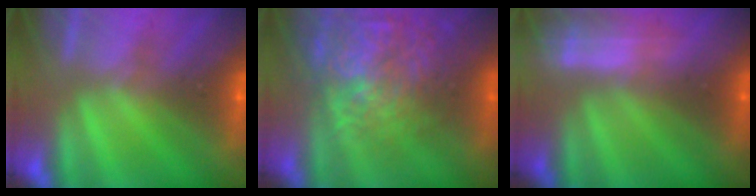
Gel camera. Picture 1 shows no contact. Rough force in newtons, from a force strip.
{"total": 14.6}
{"total": 2.4}